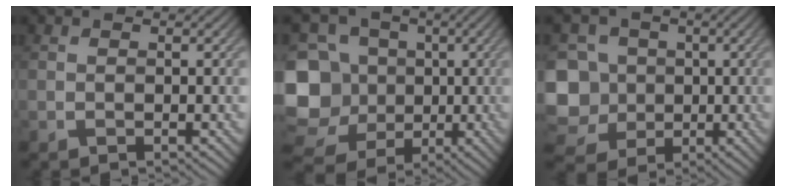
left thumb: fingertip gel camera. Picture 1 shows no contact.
{"total": 17.4, "force": [-0.8, 16.2, 6.5], "torque": [-0.240, 0.019, -0.024]}
{"total": 11.8, "force": [-0.5, 11.0, 4.3], "torque": [-0.179, -0.006, -0.028]}